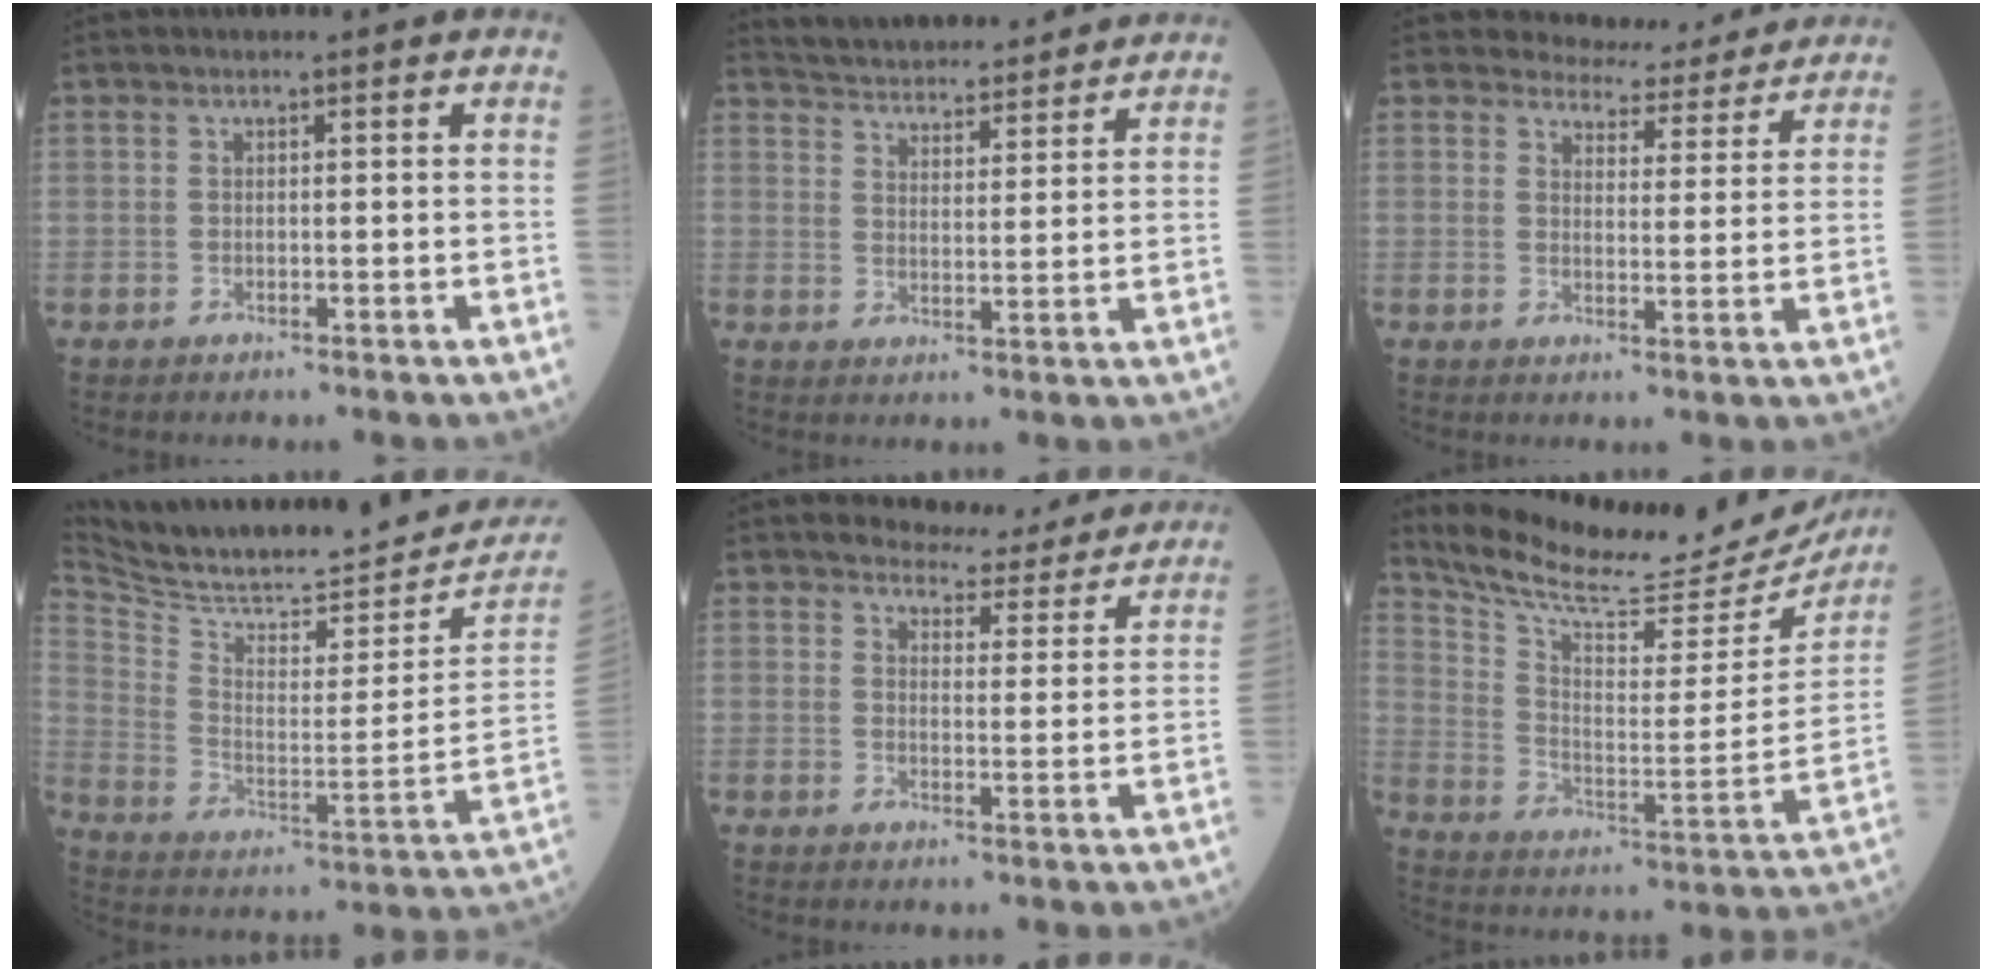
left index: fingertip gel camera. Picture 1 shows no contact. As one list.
[{"total": 17.2, "force": [16.3, 2.6, 4.7], "torque": [-0.073, 0.026, 0.232]}, {"total": 10.4, "force": [10.0, 2.6, 0.8], "torque": [0.003, -0.013, 0.110]}, {"total": 23.8, "force": [22.8, 3.6, 5.8], "torque": [-0.103, -0.077, 0.329]}, {"total": 8.8, "force": [8.5, 2.1, 0.9], "torque": [-0.005, -0.010, 0.099]}, {"total": 24.8, "force": [23.2, 3.9, 7.7], "torque": [-0.134, -0.076, 0.321]}]